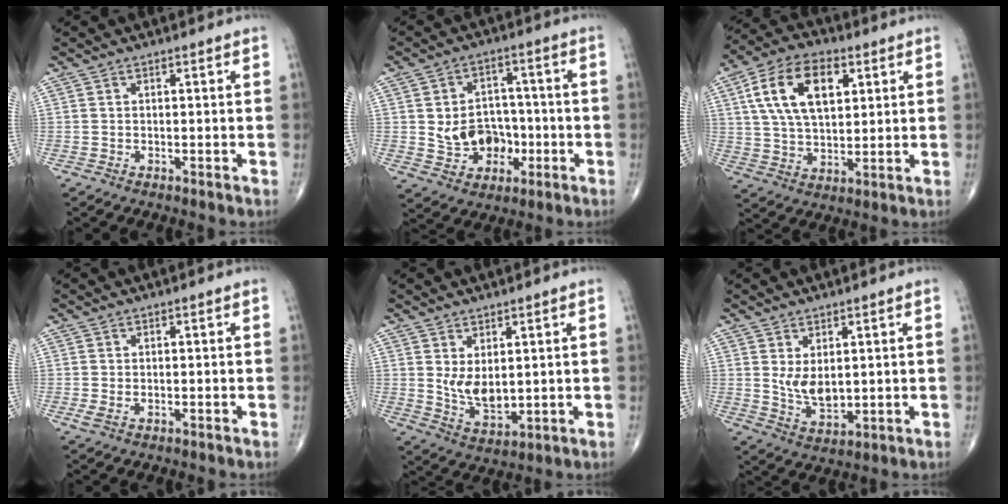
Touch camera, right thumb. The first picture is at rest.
{"total": 10.4, "force": [-1.4, 8.6, 5.7], "torque": [-0.048, 0.022, -0.015]}
{"total": 15.3, "force": [5.1, 8.7, 11.6], "torque": [-0.196, -0.002, 0.093]}
{"total": 1.7, "force": [-0.4, 1.1, 1.3], "torque": [-0.032, -0.002, -0.006]}
{"total": 6.7, "force": [1.4, 3.6, 5.4], "torque": [-0.084, -0.026, 0.041]}
{"total": 6.1, "force": [1.3, 3.4, 4.9], "torque": [-0.074, -0.021, 0.038]}